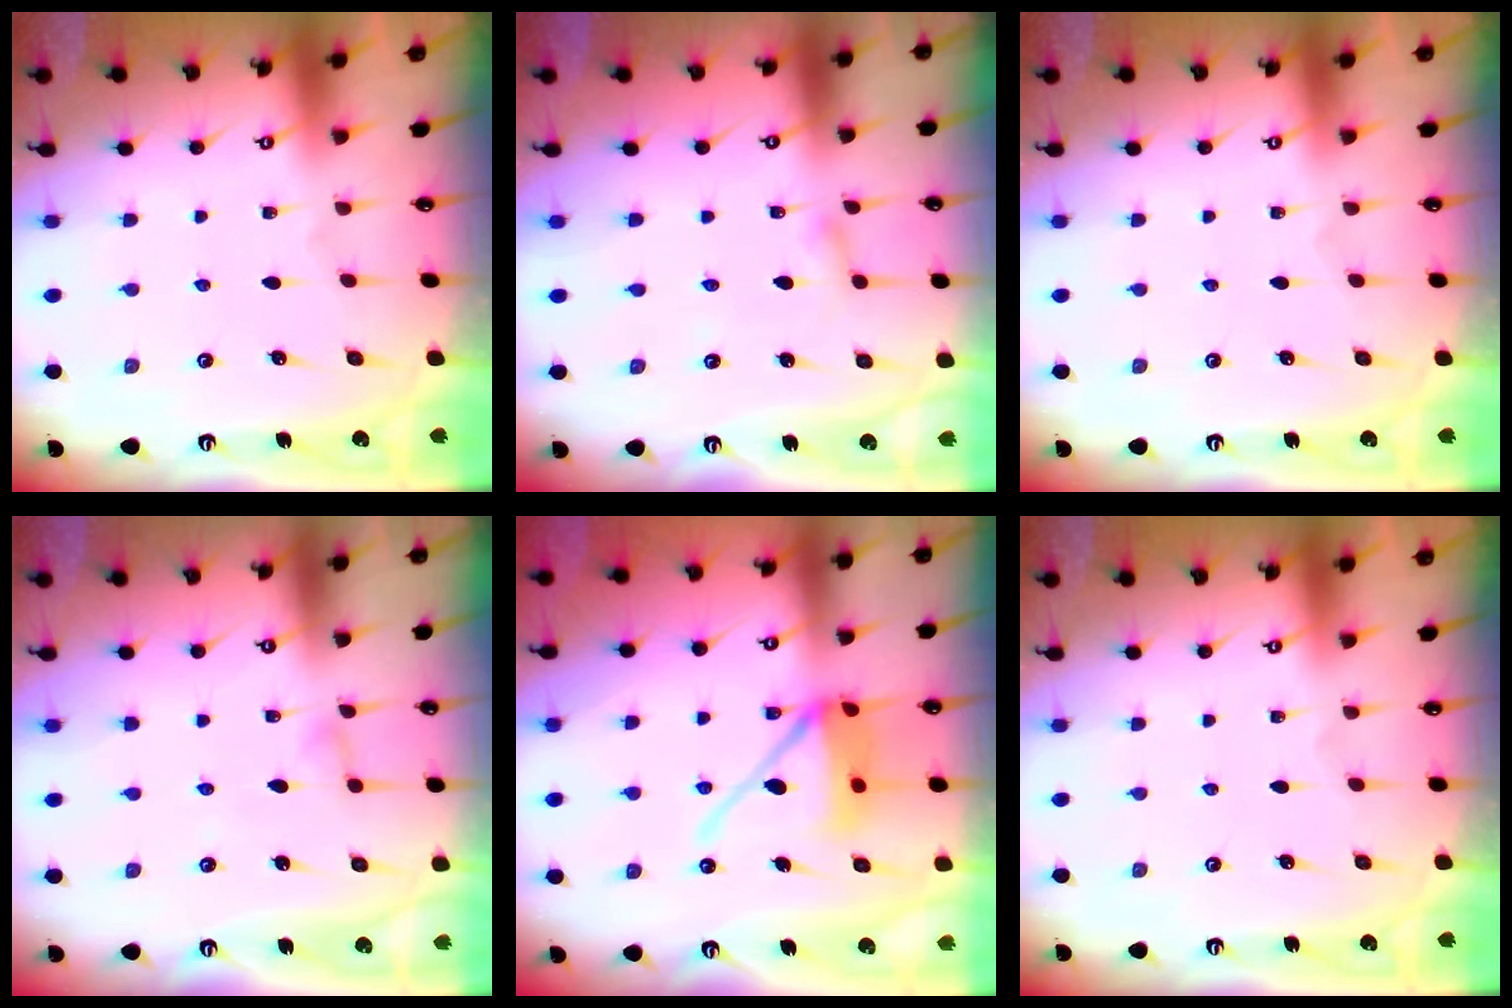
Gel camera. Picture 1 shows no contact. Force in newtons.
{"total": 2.7, "press": 2.7, "slide": 0.2}
{"total": 0.0}
{"total": 2.3, "press": 2.3, "slide": 0.2}
{"total": 12.4, "press": 12.2, "slide": 2.2}
{"total": 0.0}